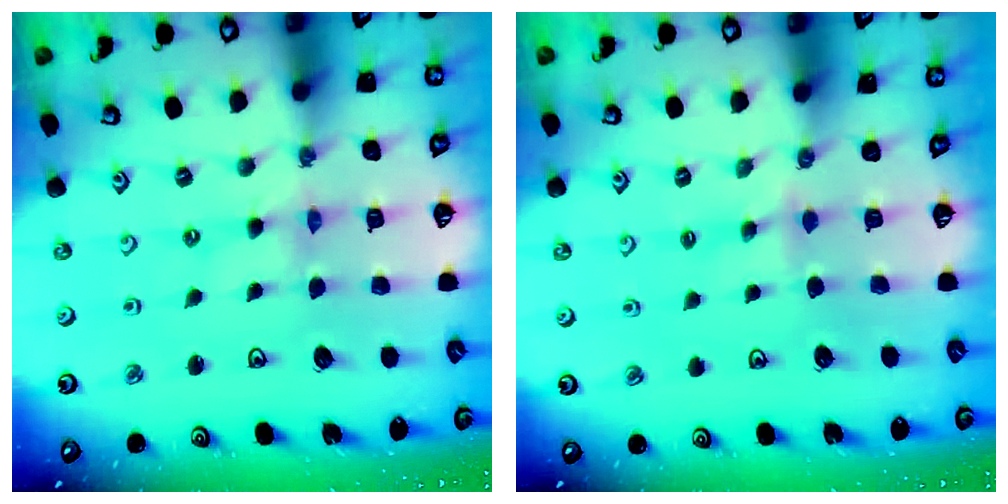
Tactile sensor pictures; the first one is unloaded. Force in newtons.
{"total": 3.0, "press": 3.0, "slide": 0.4}